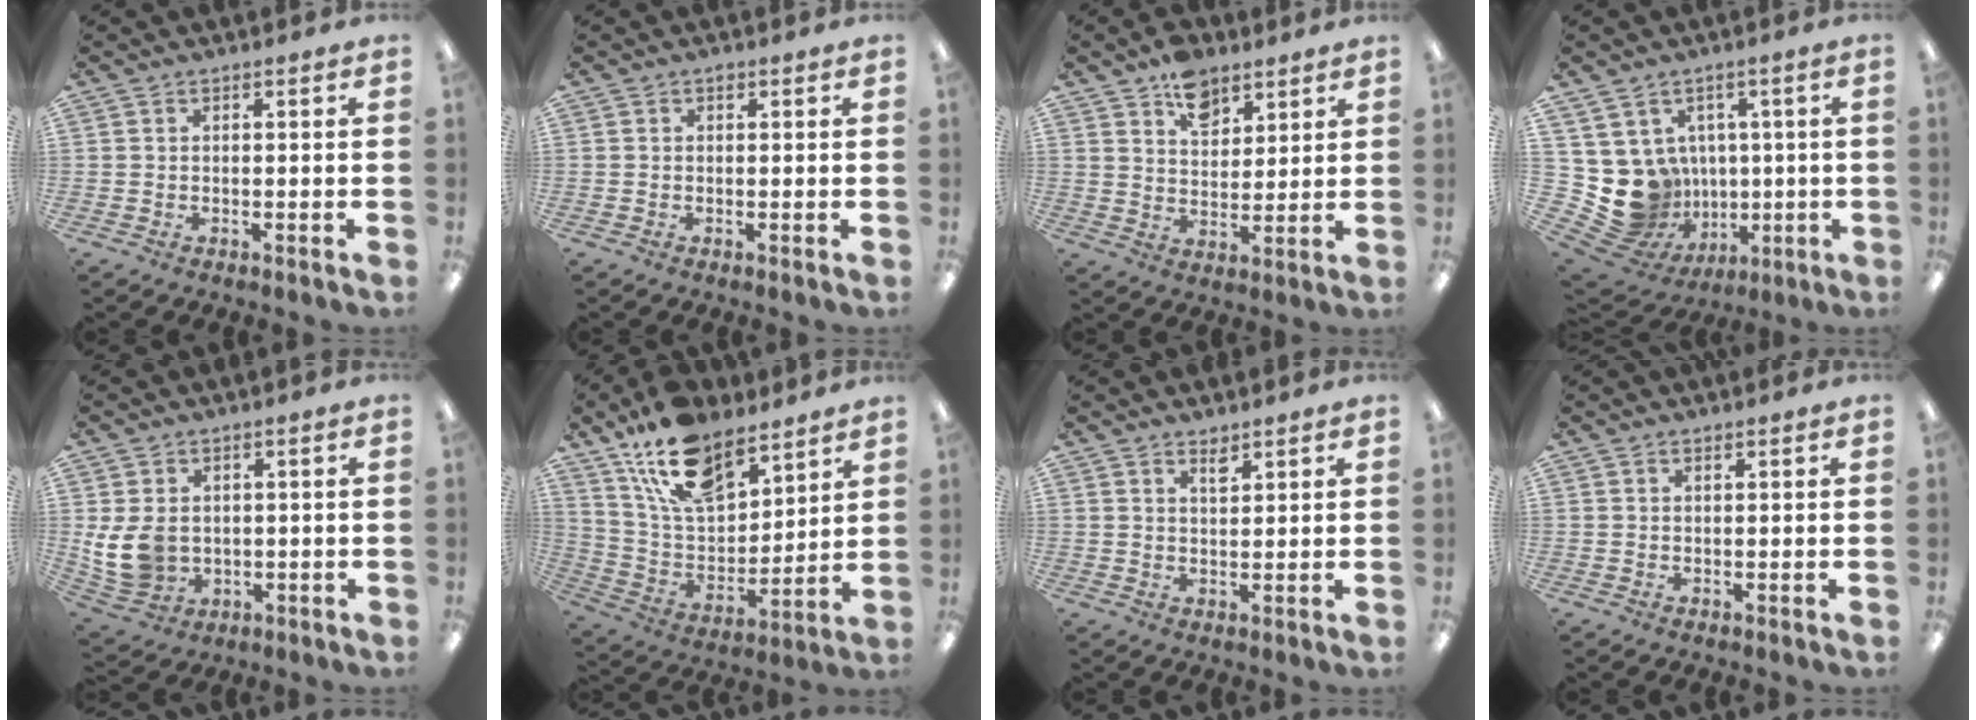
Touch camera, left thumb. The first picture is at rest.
{"total": 0.8, "force": [0.5, 0.5, 0.4], "torque": [-0.008, 0.002, 0.009]}
{"total": 9.1, "force": [6.2, 5.5, 3.7], "torque": [-0.046, -0.030, 0.110]}
{"total": 12.2, "force": [-0.7, 11.6, 3.8], "torque": [-0.113, -0.027, 0.015]}
{"total": 9.2, "force": [0.5, 7.4, 5.4], "torque": [-0.139, 0.011, 0.016]}
{"total": 17.9, "force": [12.5, 8.9, 9.3], "torque": [-0.180, -0.058, 0.229]}
{"total": 2.7, "force": [2.3, 0.9, 1.1], "torque": [-0.009, -0.010, 0.038]}
{"total": 0.6, "force": [0.6, 0.2, 0.3], "torque": [-0.006, 0.000, 0.011]}